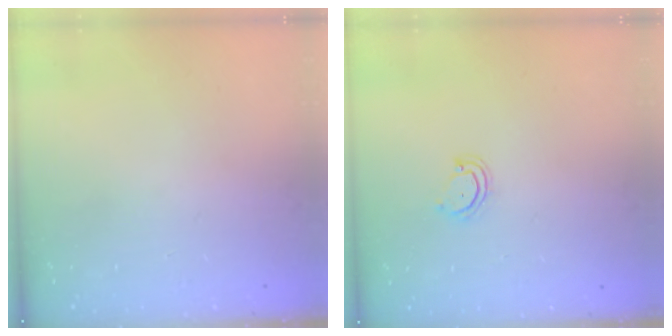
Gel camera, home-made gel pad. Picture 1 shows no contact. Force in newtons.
{"total": 3.6, "press": 3.6, "slide": 0.3}